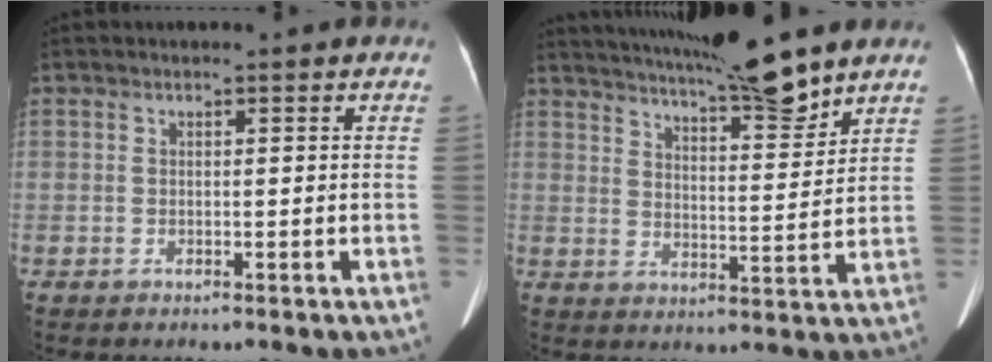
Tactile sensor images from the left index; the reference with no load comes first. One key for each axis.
{"total": 13.0, "fx": 11.3, "fy": 0.3, "fz": 6.3, "tx": -0.102, "ty": -0.003, "tz": 0.172}